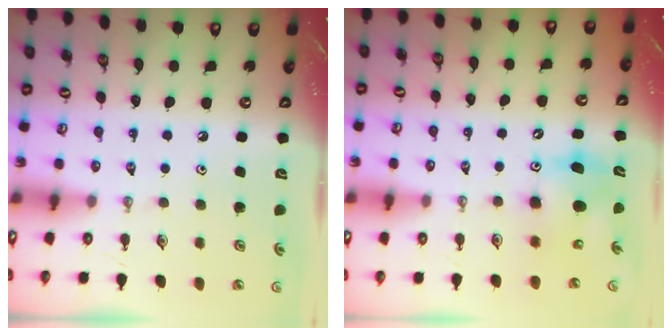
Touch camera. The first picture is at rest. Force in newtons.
{"total": 8.6, "press": 8.6, "slide": 0.9}